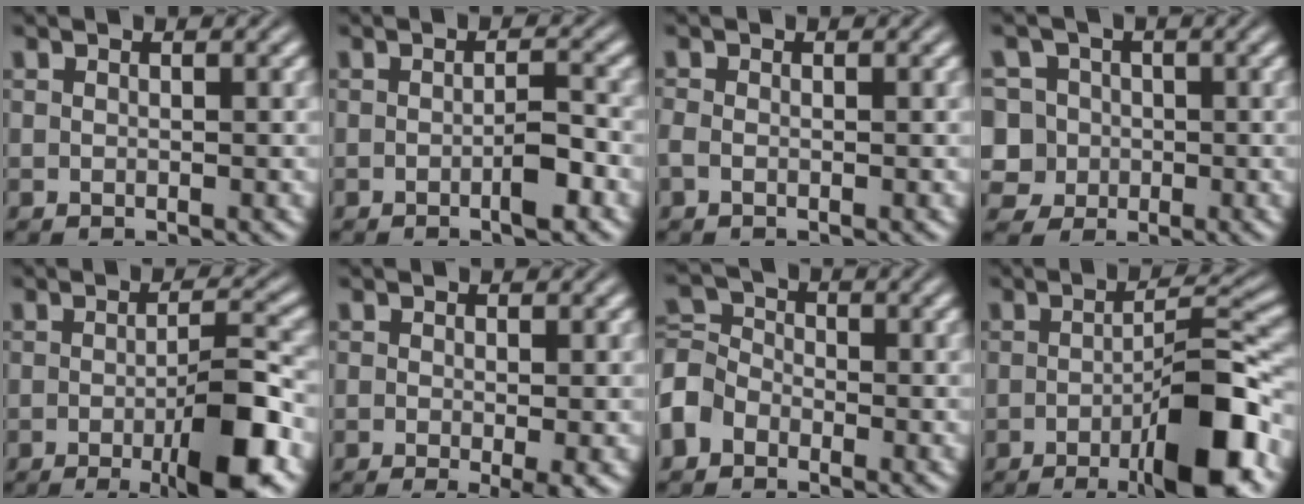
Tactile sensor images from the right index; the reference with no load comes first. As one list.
[{"total": 2.1, "force": [-1.0, 0.1, 1.9], "torque": [-0.014, 0.006, -0.022]}, {"total": 0.7, "force": [-0.6, -0.2, 0.3], "torque": [-0.007, -0.005, -0.008]}, {"total": 8.8, "force": [-1.5, 8.2, 2.9], "torque": [-0.071, -0.038, -0.022]}, {"total": 6.7, "force": [-2.9, 0.9, 6.0], "torque": [-0.073, -0.003, -0.047]}, {"total": 2.8, "force": [-1.6, 0.2, 2.2], "torque": [-0.028, -0.016, -0.016]}, {"total": 4.2, "force": [-1.1, 3.6, 1.8], "torque": [-0.039, -0.018, -0.017]}, {"total": 7.9, "force": [-3.6, 0.7, 7.0], "torque": [-0.087, -0.001, -0.054]}]